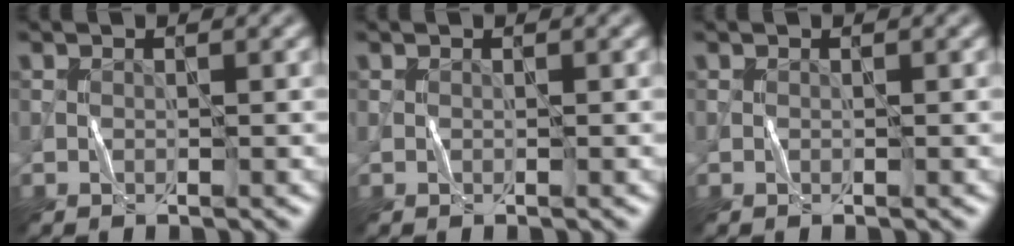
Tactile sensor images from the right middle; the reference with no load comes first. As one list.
[{"total": 0.0}, {"total": 0.0}]